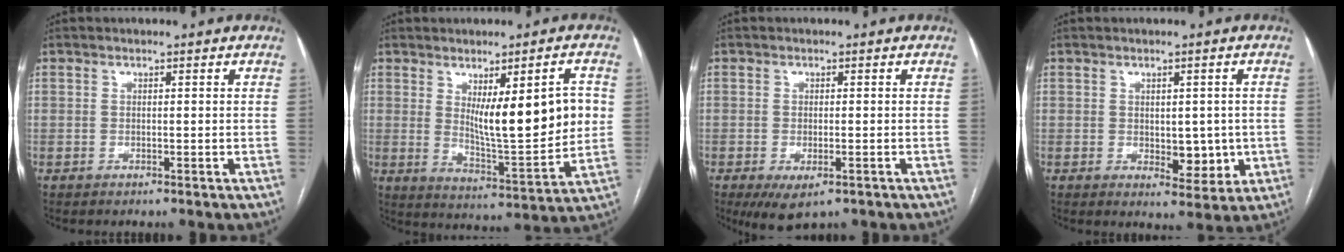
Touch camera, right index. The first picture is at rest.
{"total": 13.8, "force": [2.6, 2.5, 13.4], "torque": [-0.194, -0.015, 0.049]}
{"total": 5.1, "force": [-2.7, 1.9, 3.9], "torque": [-0.062, -0.012, -0.035]}
{"total": 5.4, "force": [-0.4, 3.0, 4.5], "torque": [-0.052, -0.003, 0.006]}